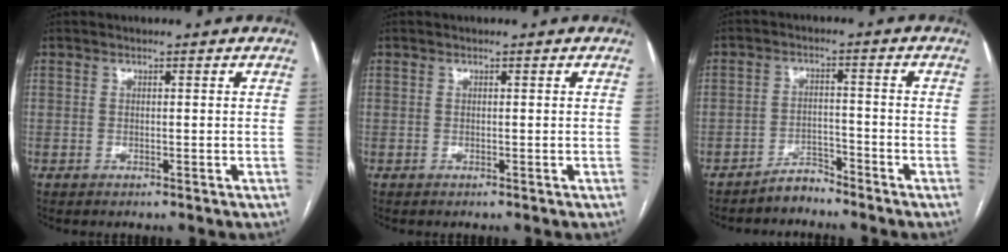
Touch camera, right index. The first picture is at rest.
{"total": 0.0}
{"total": 3.3, "force": [-3.2, 0.9, 0.2], "torque": [0.002, -0.004, -0.056]}